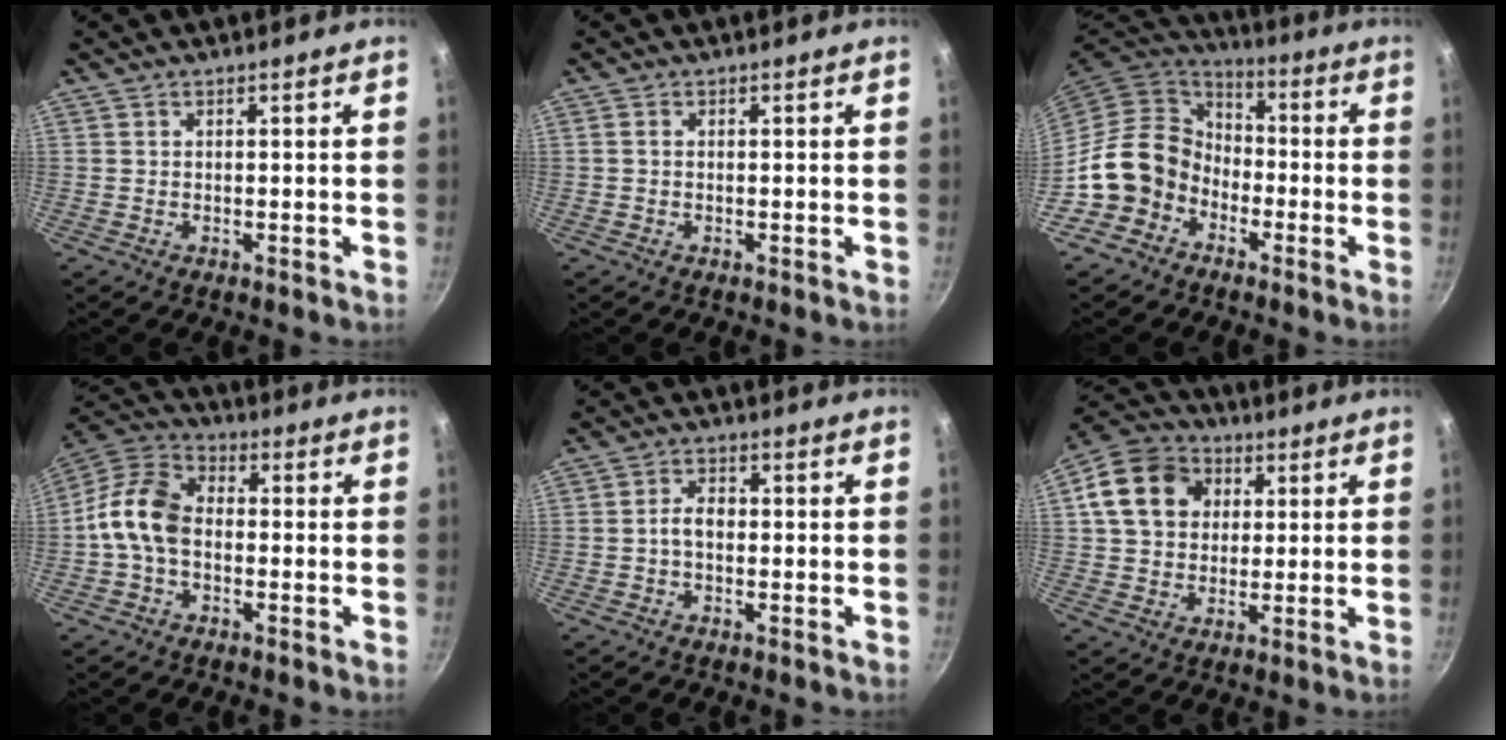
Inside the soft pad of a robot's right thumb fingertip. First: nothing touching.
{"total": 0.7, "force": [0.0, 0.5, 0.5], "torque": [-0.008, 0.003, 0.000]}
{"total": 12.4, "force": [-4.8, 10.3, 4.9], "torque": [-0.036, 0.049, -0.097]}
{"total": 10.9, "force": [-1.3, 7.6, 7.7], "torque": [-0.129, 0.034, -0.047]}
{"total": 3.6, "force": [-0.4, 2.4, 2.7], "torque": [-0.040, 0.016, -0.012]}
{"total": 14.0, "force": [3.4, 11.3, 7.4], "torque": [-0.112, 0.017, 0.044]}